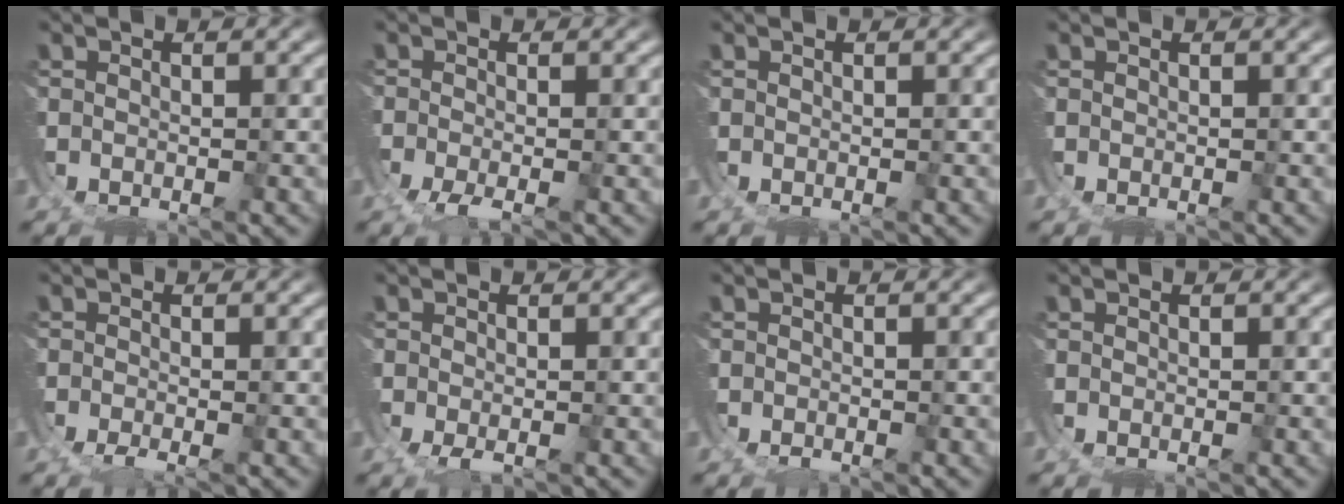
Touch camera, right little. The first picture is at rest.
{"total": 1.6, "force": [-1.3, 0.1, 1.0], "torque": [-0.025, -0.014, -0.019]}
{"total": 0.0}
{"total": 0.0}
{"total": 1.4, "force": [-1.1, 0.0, 0.9], "torque": [-0.014, -0.010, -0.017]}
{"total": 1.1, "force": [-0.6, 0.3, 0.8], "torque": [-0.020, -0.012, -0.007]}
{"total": 0.5, "force": [-0.5, 0.1, 0.0], "torque": [0.002, -0.002, -0.009]}
{"total": 0.0}